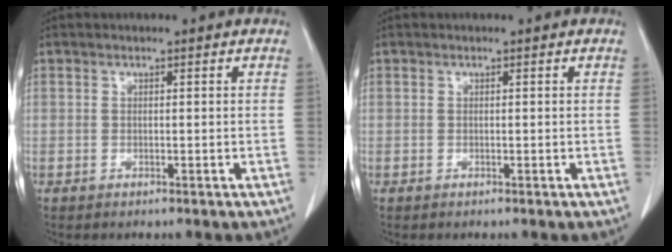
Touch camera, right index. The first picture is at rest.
{"total": 0.0}